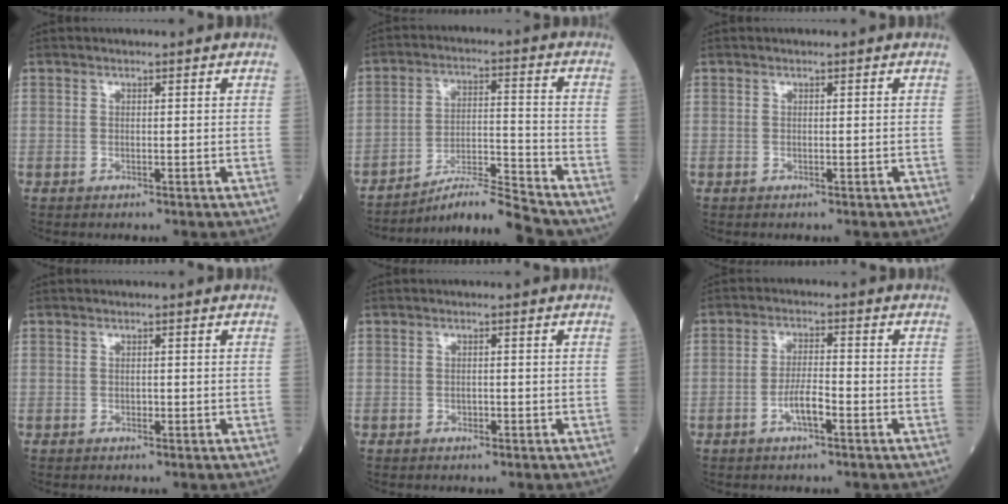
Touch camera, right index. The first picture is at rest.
{"total": 9.6, "force": [-9.2, -0.5, 2.8], "torque": [-0.046, 0.014, -0.158]}
{"total": 0.0}
{"total": 0.6, "force": [-0.1, 0.4, 0.5], "torque": [-0.011, 0.000, -0.003]}
{"total": 0.9, "force": [-0.4, 0.5, 0.6], "torque": [-0.012, 0.001, -0.005]}
{"total": 4.2, "force": [-1.9, 0.8, 3.7], "torque": [-0.071, 0.005, -0.037]}